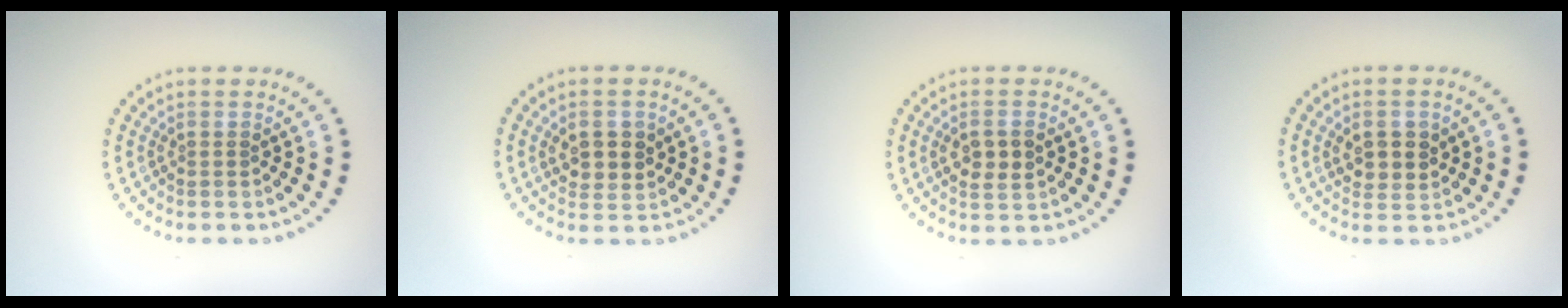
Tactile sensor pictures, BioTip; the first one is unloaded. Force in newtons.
{"total": 2.6, "press": 2.6, "slide": 0.6}
{"total": 2.5, "press": 2.5, "slide": 0.5}
{"total": 2.6, "press": 2.6, "slide": 0.6}